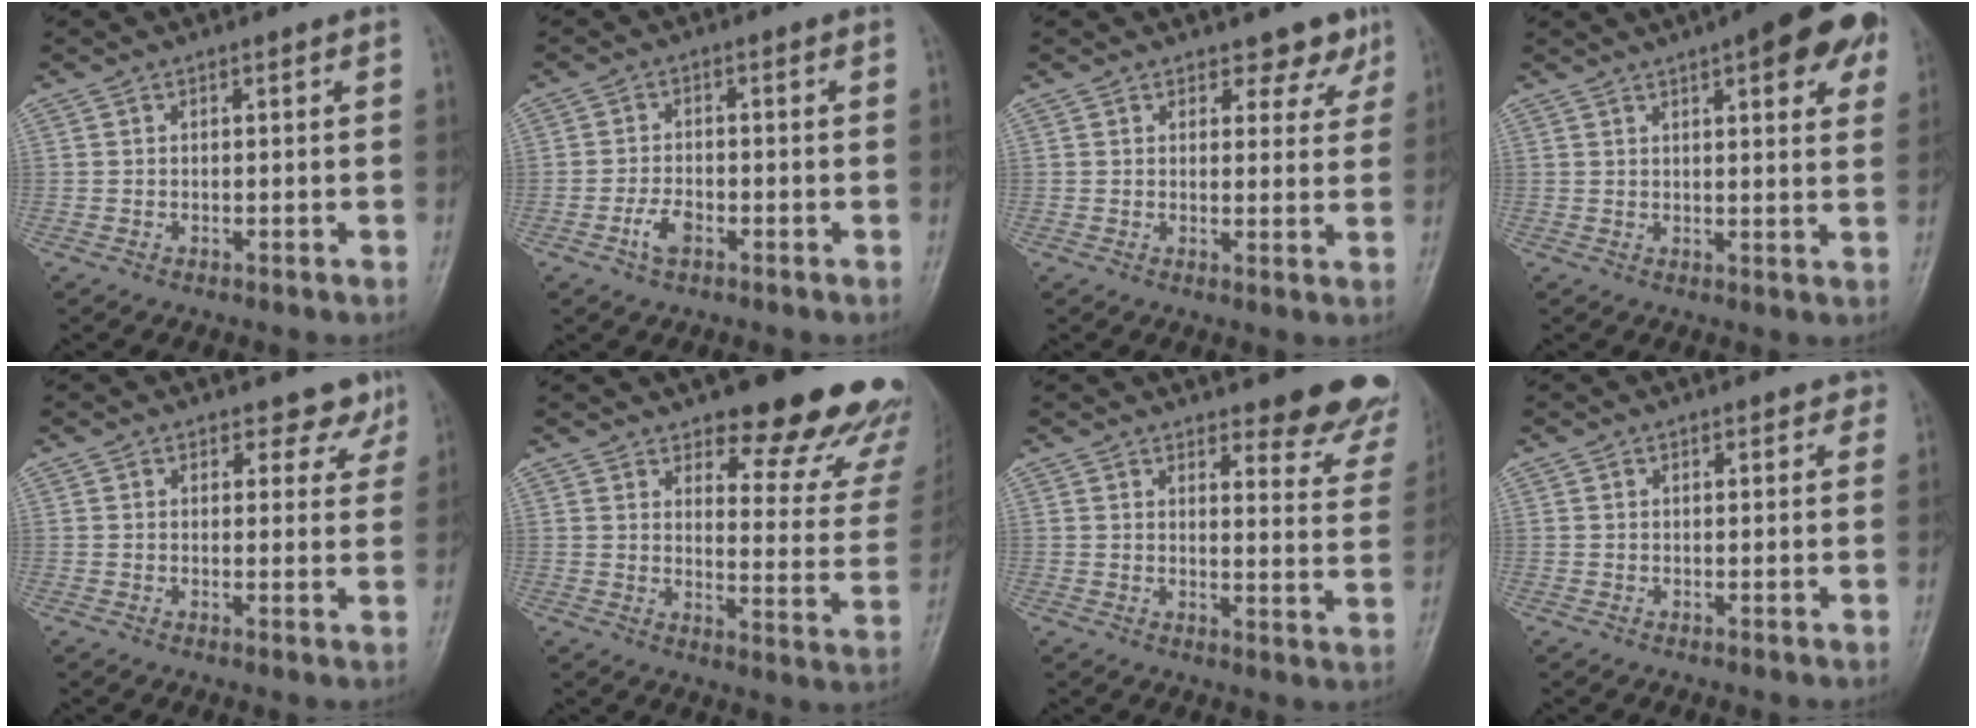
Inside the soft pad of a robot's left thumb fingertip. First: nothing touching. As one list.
[{"total": 3.7, "force": [-1.8, 1.9, 2.5], "torque": [-0.049, 0.012, -0.036]}, {"total": 4.6, "force": [3.6, 2.7, 1.3], "torque": [0.015, -0.024, 0.038]}, {"total": 14.4, "force": [7.1, 4.6, 11.7], "torque": [-0.116, -0.009, 0.081]}, {"total": 4.3, "force": [3.5, 2.5, 0.7], "torque": [0.023, -0.023, 0.032]}, {"total": 21.3, "force": [15.7, 7.3, 12.3], "torque": [-0.099, -0.101, 0.190]}, {"total": 13.4, "force": [11.5, 3.8, 5.7], "torque": [-0.019, -0.077, 0.117]}, {"total": 1.7, "force": [1.3, 0.9, 0.6], "torque": [0.011, -0.002, 0.010]}]